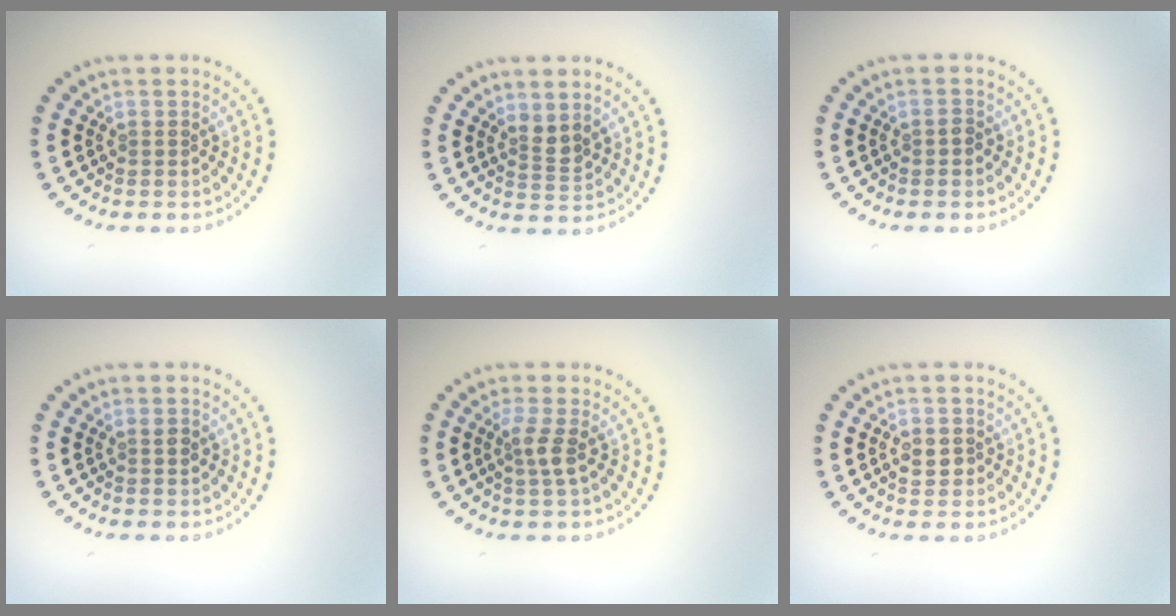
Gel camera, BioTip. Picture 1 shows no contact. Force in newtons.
{"total": 1.7, "press": 1.3, "slide": 1.1}
{"total": 0.8, "press": 0.8, "slide": 0.2}
{"total": 0.7, "press": 0.7, "slide": 0.2}
{"total": 1.8, "press": 1.4, "slide": 1.1}
{"total": 1.7, "press": 1.7, "slide": 0.1}